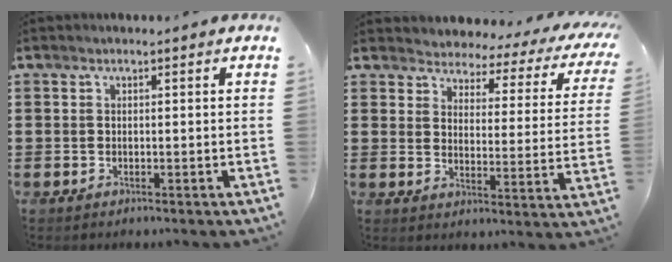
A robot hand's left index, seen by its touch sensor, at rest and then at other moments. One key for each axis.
{"total": 2.8, "fx": 2.7, "fy": 0.9, "fz": 0.4, "tx": -0.028, "ty": -0.021, "tz": 0.038}